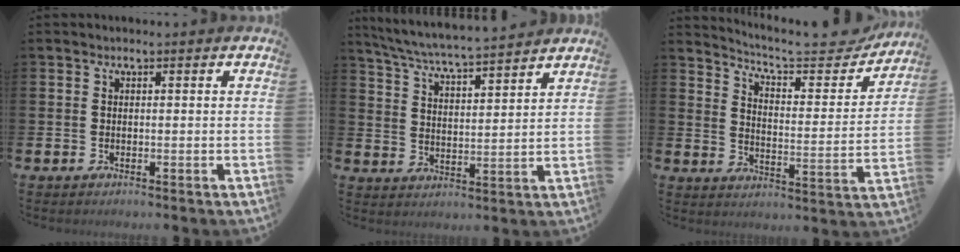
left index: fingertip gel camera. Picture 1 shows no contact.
{"total": 6.2, "force": [6.0, -0.2, 1.5], "torque": [-0.054, -0.043, 0.104]}
{"total": 7.0, "force": [6.6, 1.0, 2.1], "torque": [-0.058, -0.055, 0.108]}